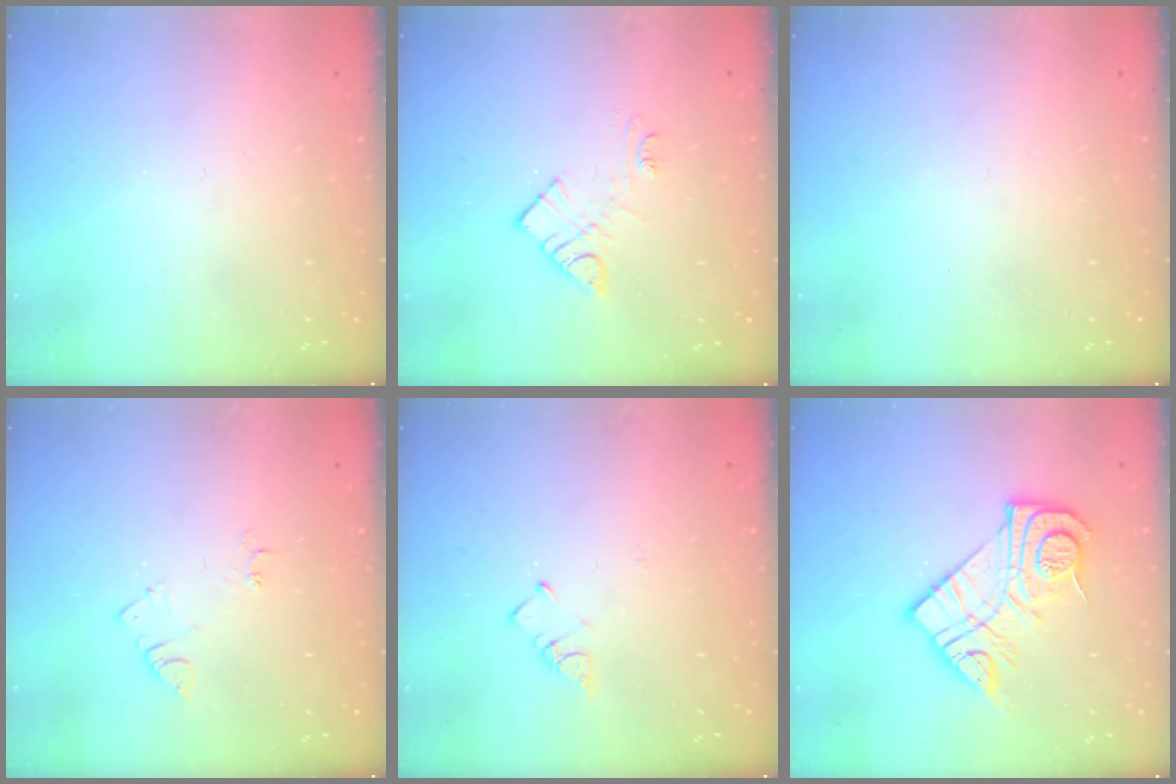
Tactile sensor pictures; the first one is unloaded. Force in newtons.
{"total": 8.8, "press": 8.7, "slide": 0.4}
{"total": 0.0}
{"total": 6.3, "press": 6.3, "slide": 0.8}
{"total": 3.0, "press": 3.0, "slide": 0.4}
{"total": 15.6, "press": 15.5, "slide": 0.9}